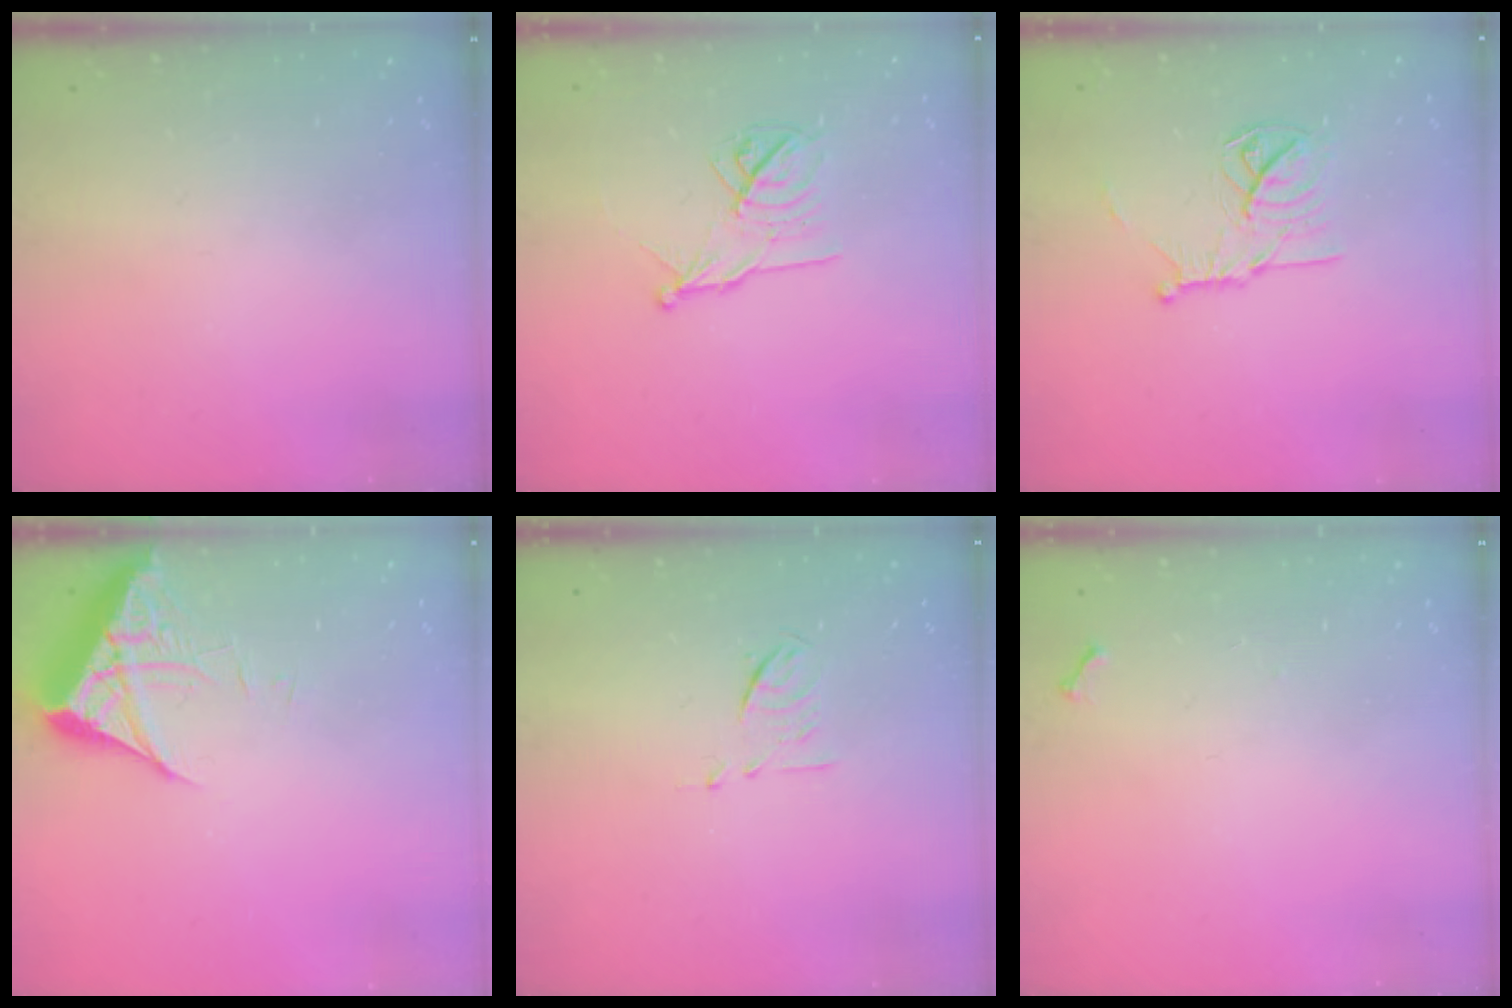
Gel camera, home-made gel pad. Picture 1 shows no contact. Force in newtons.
{"total": 11.3, "press": 11.3, "slide": 0.5}
{"total": 12.4, "press": 12.4, "slide": 0.2}
{"total": 6.1, "press": 6.1, "slide": 0.7}
{"total": 6.6, "press": 6.5, "slide": 1.1}
{"total": 3.8, "press": 3.8, "slide": 0.5}